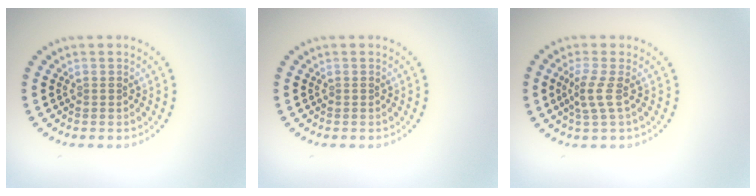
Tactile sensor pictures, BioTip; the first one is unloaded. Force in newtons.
{"total": 0.0}
{"total": 2.1, "press": 1.5, "slide": 1.4}